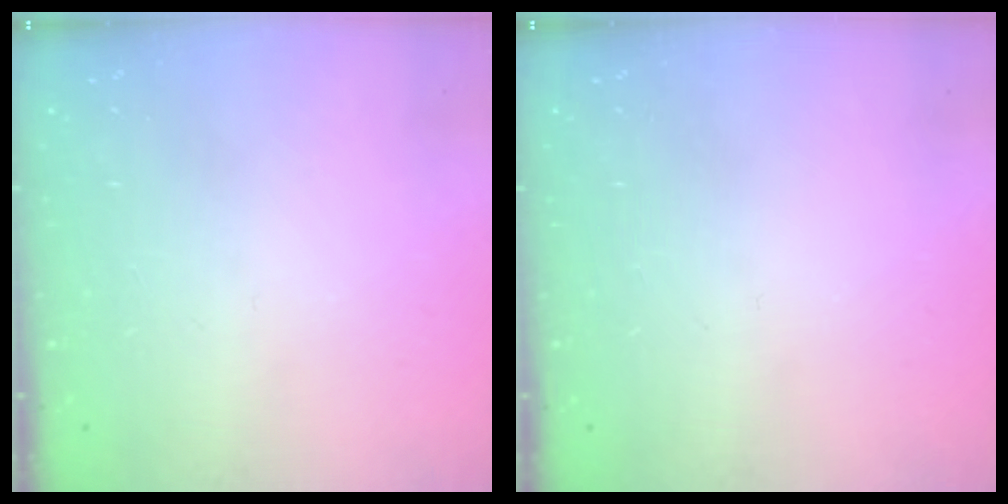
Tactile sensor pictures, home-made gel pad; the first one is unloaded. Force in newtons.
{"total": 0.0}